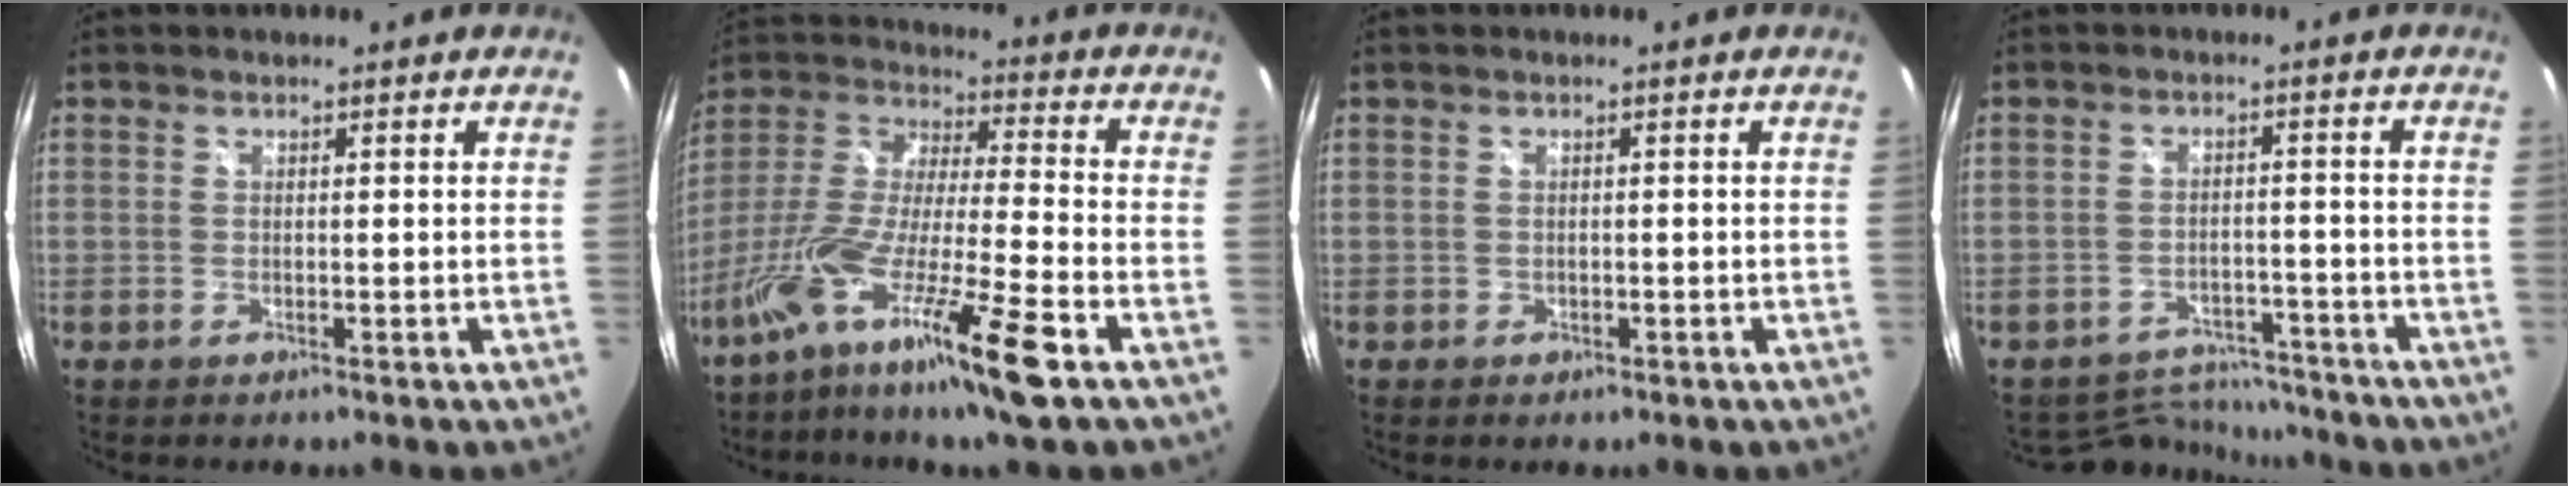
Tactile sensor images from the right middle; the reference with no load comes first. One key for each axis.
{"total": 19.6, "fx": -11.7, "fy": 0.6, "fz": 15.6, "tx": -0.297, "ty": -0.042, "tz": -0.218}
{"total": 1.0, "fx": -0.5, "fy": 0.8, "fz": 0.3, "tx": -0.006, "ty": -0.004, "tz": -0.007}
{"total": 8.7, "fx": -8.2, "fy": 2.7, "fz": 0.2, "tx": -0.016, "ty": 0.014, "tz": -0.119}